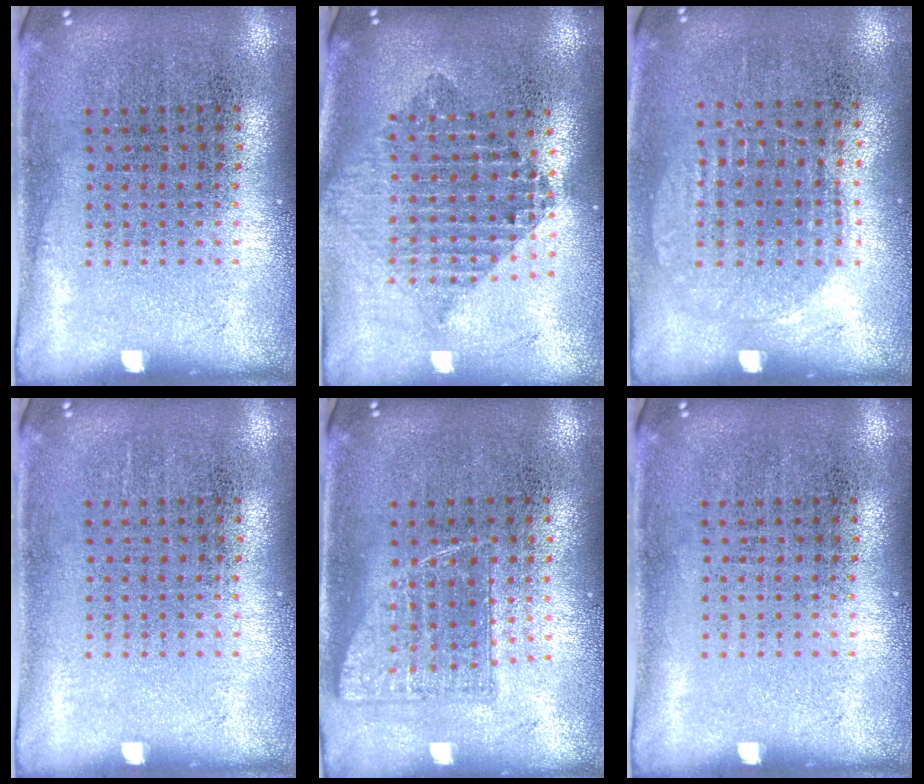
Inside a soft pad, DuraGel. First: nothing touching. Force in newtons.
{"total": 2.2, "press": 1.7, "slide": 1.3}
{"total": 0.9, "press": 0.8, "slide": 0.4}
{"total": 0.0}
{"total": 0.9, "press": 0.8, "slide": 0.3}
{"total": 0.0}